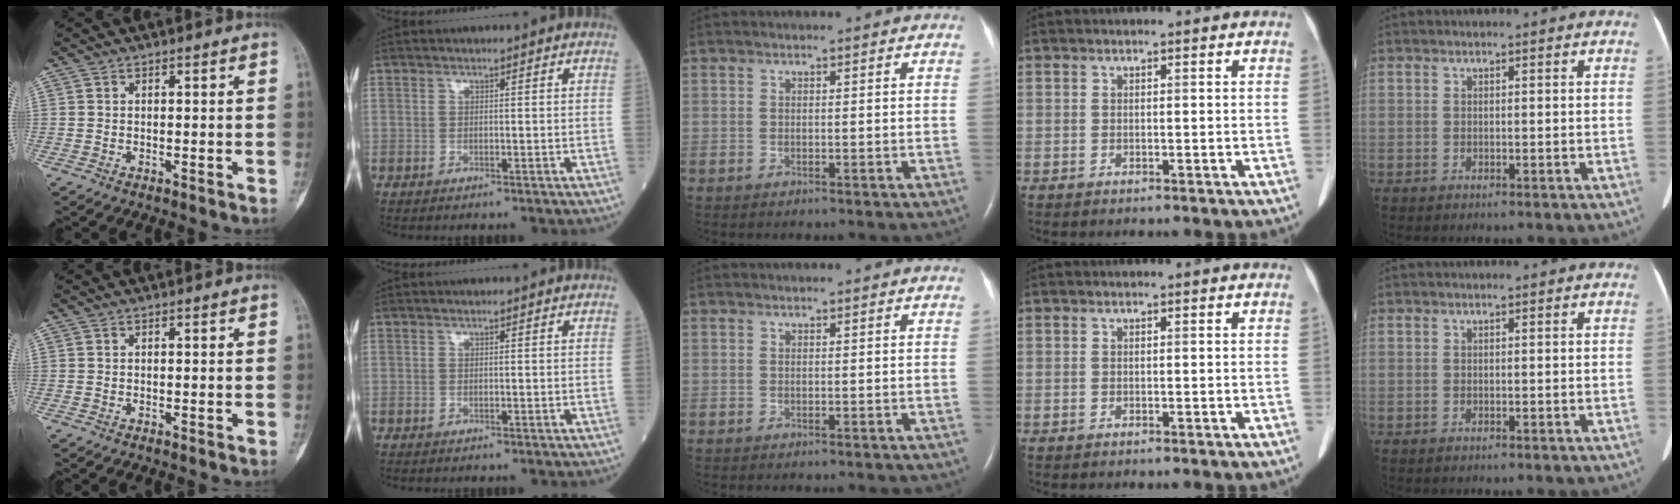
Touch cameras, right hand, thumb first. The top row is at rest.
{}